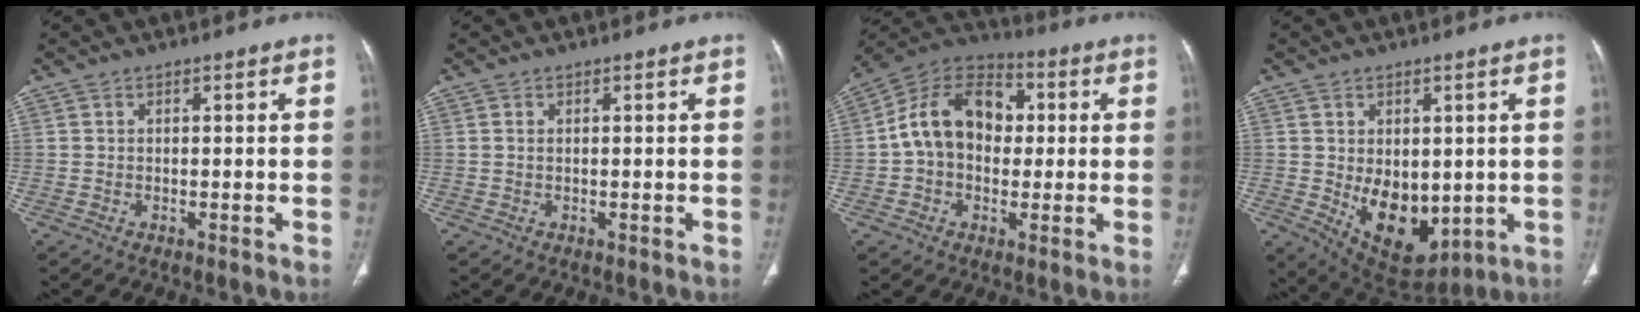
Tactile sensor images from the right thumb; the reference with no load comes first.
{"total": 0.6, "force": [0.1, 0.3, 0.4], "torque": [-0.015, 0.004, 0.004]}
{"total": 14.9, "force": [1.0, 11.1, 9.9], "torque": [-0.140, 0.033, 0.006]}
{"total": 12.9, "force": [-1.2, 8.3, 9.9], "torque": [-0.114, -0.022, 0.014]}